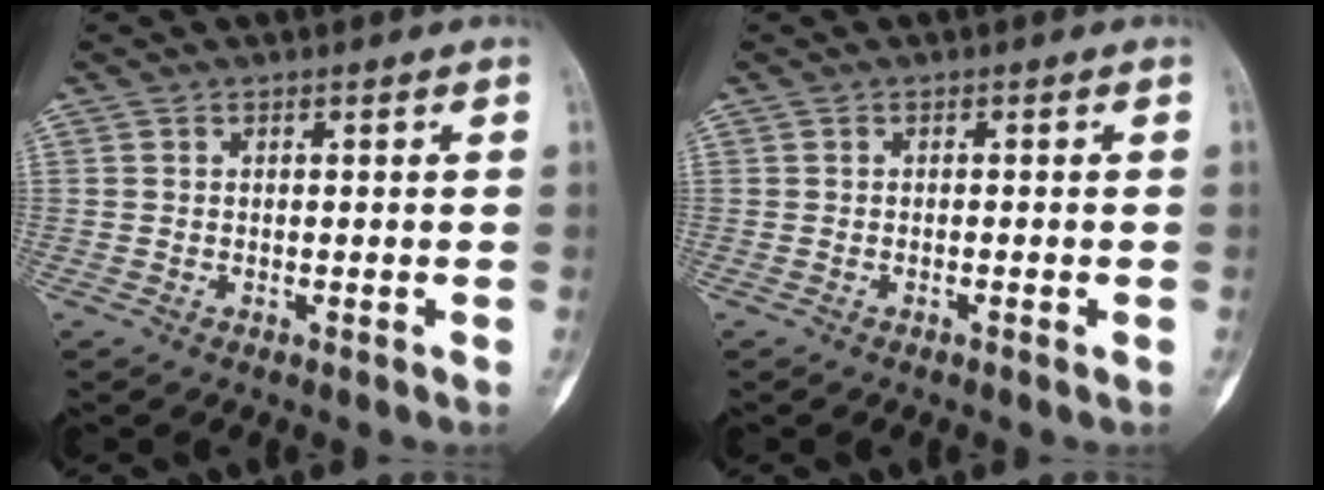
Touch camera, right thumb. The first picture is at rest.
{"total": 0.6, "force": [-0.3, 0.1, 0.5], "torque": [-0.011, 0.001, -0.005]}